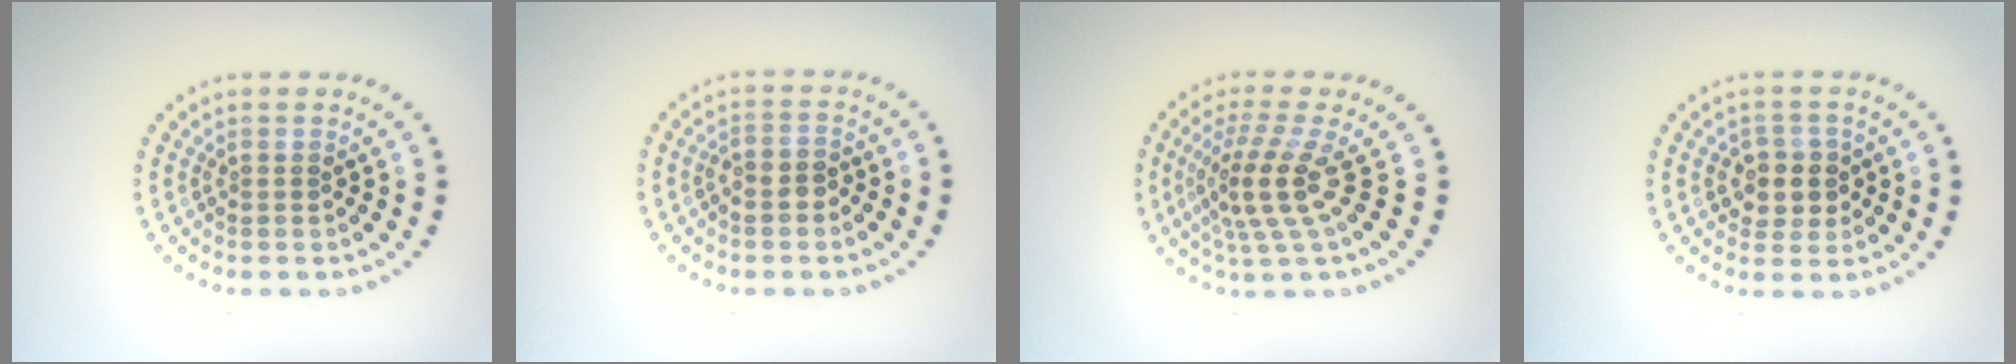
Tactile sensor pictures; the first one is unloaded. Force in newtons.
{"total": 1.6, "press": 1.4, "slide": 0.8}
{"total": 4.1, "press": 2.7, "slide": 3.0}
{"total": 2.8, "press": 2.7, "slide": 0.9}